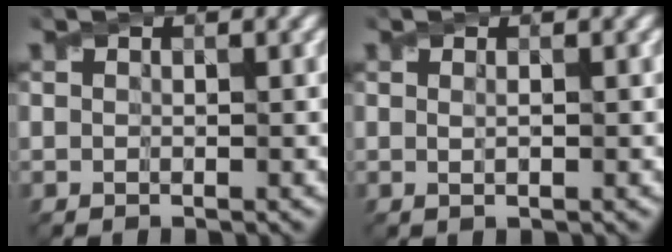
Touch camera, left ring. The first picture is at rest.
{"total": 0.9, "force": [0.2, 0.2, 0.8], "torque": [-0.013, -0.003, 0.001]}